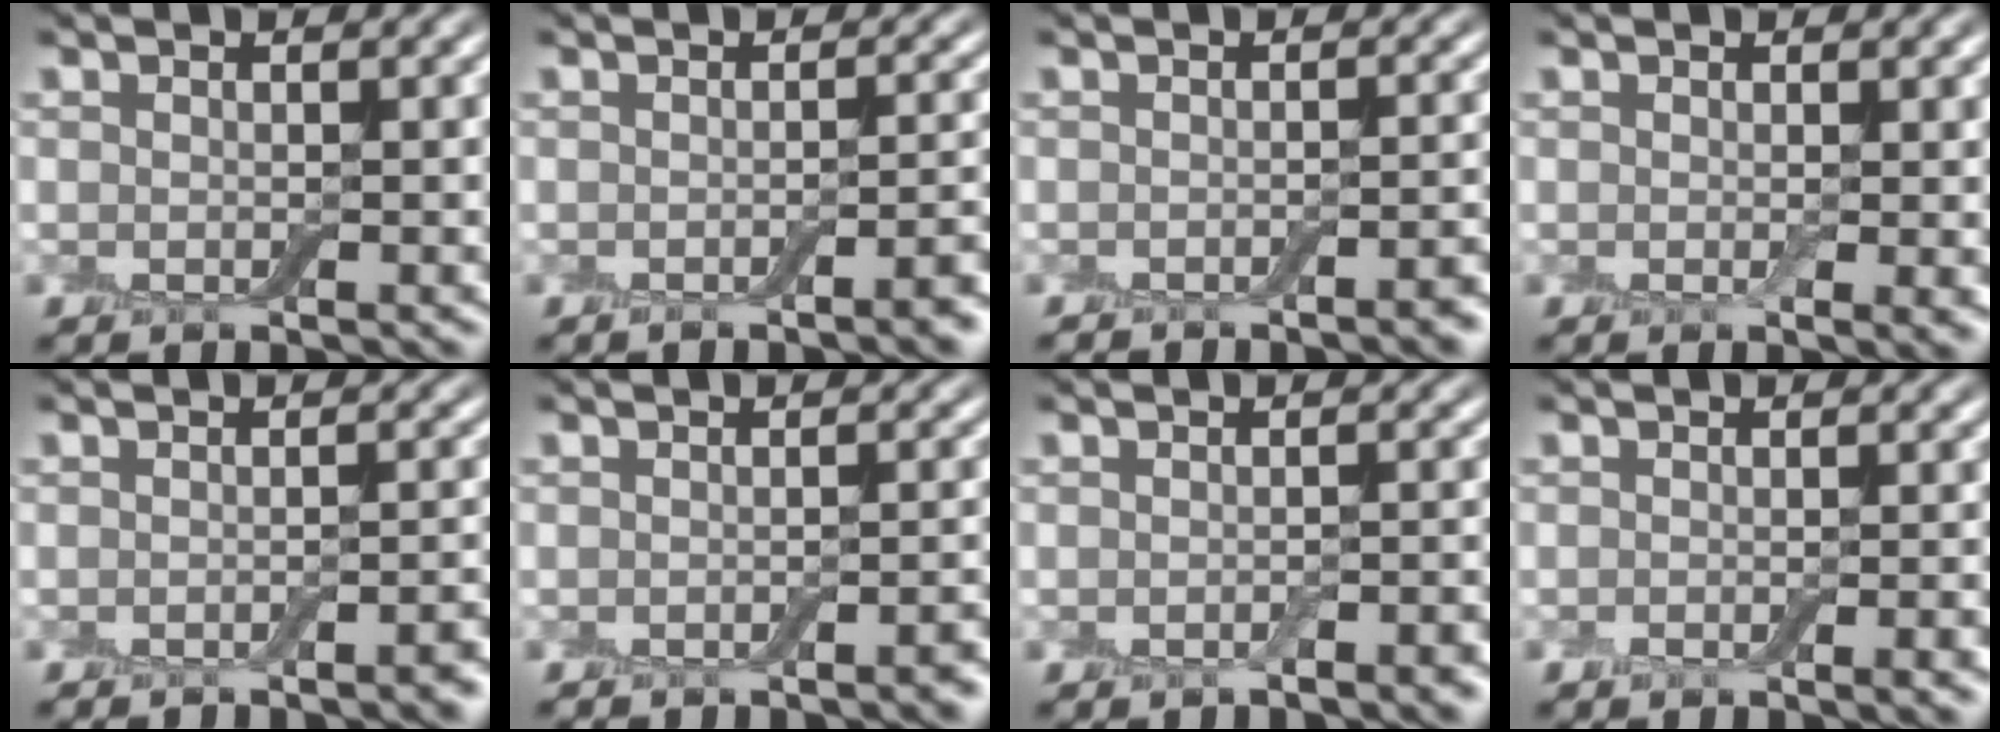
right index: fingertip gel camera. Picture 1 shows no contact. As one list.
[{"total": 2.5, "force": [-1.3, 0.5, 2.0], "torque": [-0.019, 0.003, -0.024]}, {"total": 2.1, "force": [-1.7, 0.4, 1.0], "torque": [-0.005, 0.001, -0.027]}, {"total": 1.4, "force": [0.2, 0.1, 1.4], "torque": [-0.017, -0.005, 0.001]}, {"total": 2.2, "force": [-1.7, 0.5, 1.4], "torque": [-0.007, 0.002, -0.025]}, {"total": 1.8, "force": [-1.4, 0.4, 1.0], "torque": [-0.006, 0.001, -0.021]}, {"total": 1.6, "force": [-1.0, 0.4, 1.2], "torque": [-0.016, -0.001, -0.014]}, {"total": 2.0, "force": [-1.0, 0.5, 1.7], "torque": [-0.021, 0.000, -0.015]}]